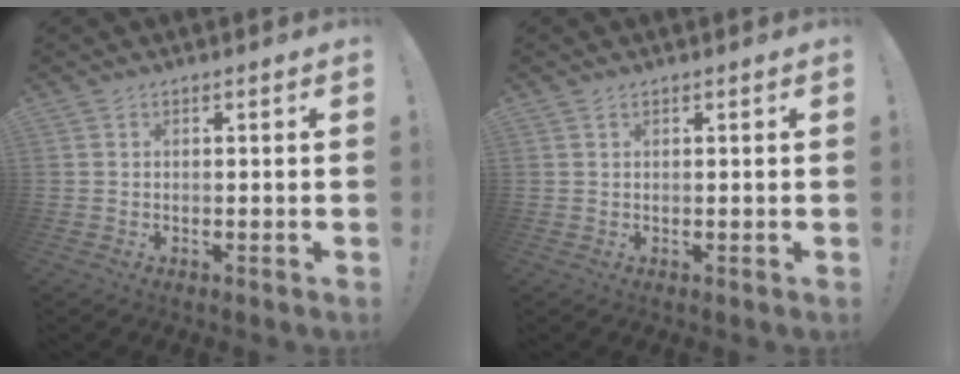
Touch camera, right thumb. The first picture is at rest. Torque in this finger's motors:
{"motor_torque": [-0.02, -0.12, -0.02, 0.15, 0.08]}